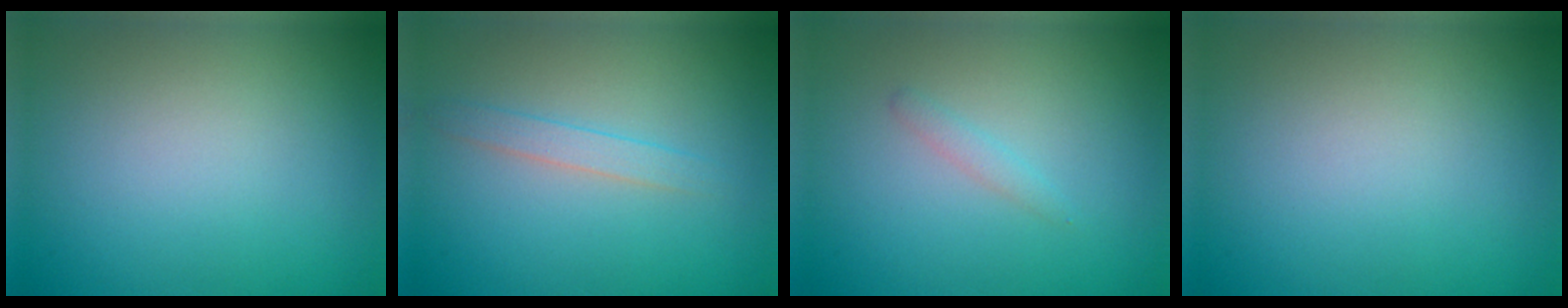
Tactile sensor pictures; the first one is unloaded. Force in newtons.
{"total": 1.5, "press": 1.5, "slide": 0.1}
{"total": 0.9, "press": 0.9, "slide": 0.0}
{"total": 0.0}